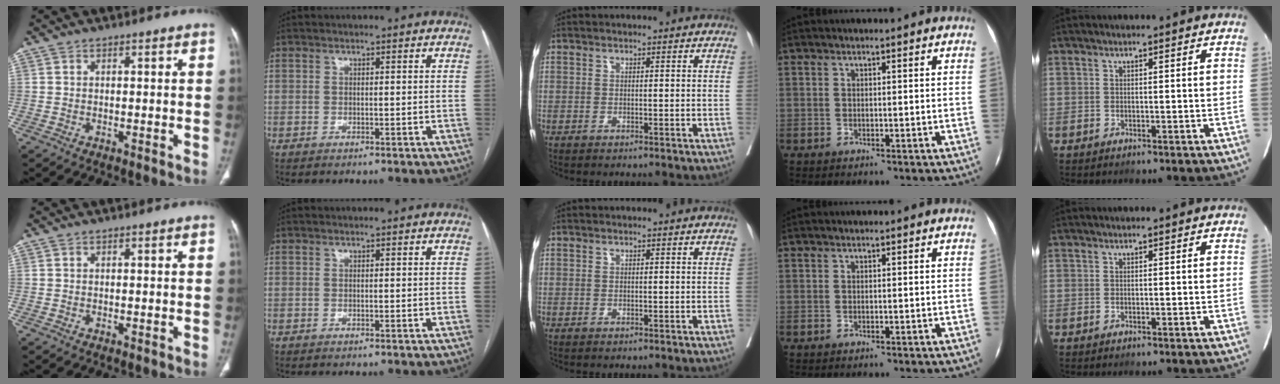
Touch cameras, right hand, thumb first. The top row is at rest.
{}